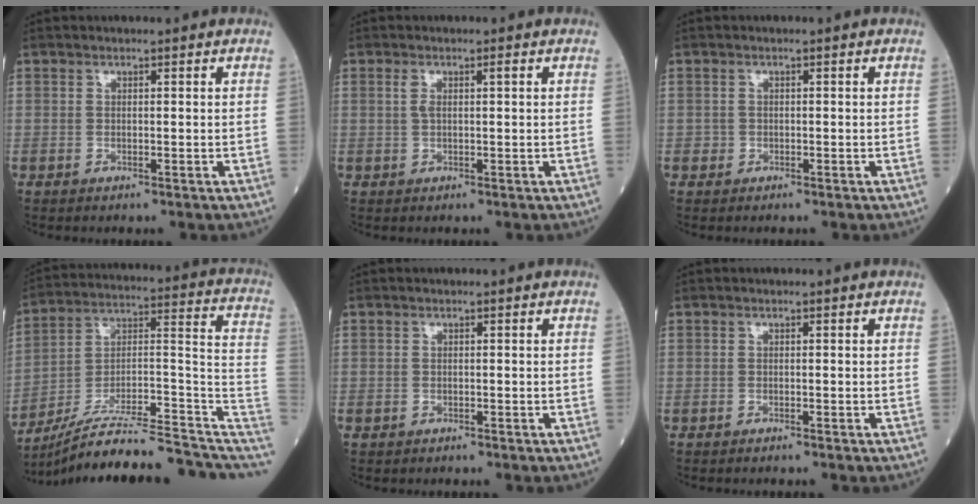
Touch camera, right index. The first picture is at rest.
{"total": 1.9, "force": [0.5, 0.5, 1.8], "torque": [-0.038, 0.015, 0.012]}
{"total": 1.2, "force": [-0.1, 1.2, -0.1], "torque": [0.009, 0.009, -0.006]}
{"total": 23.2, "force": [-20.1, 1.8, 11.5], "torque": [-0.130, 0.031, -0.313]}
{"total": 0.8, "force": [-0.4, 0.7, 0.2], "torque": [-0.009, 0.001, -0.009]}
{"total": 0.0}